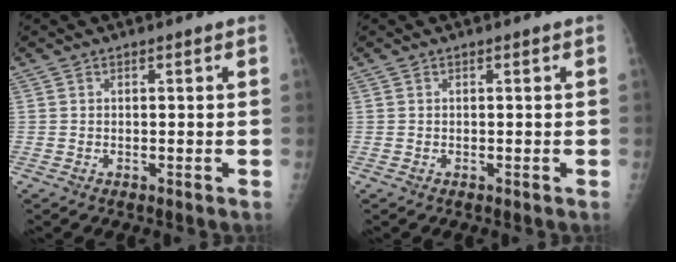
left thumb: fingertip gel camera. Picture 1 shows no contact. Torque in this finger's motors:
{"motor_torque": [-0.01, 0.06, -0.15, -0.03, 0.00]}